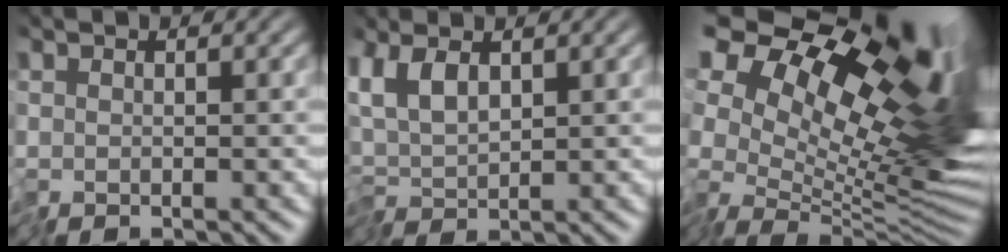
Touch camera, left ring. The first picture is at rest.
{"total": 3.2, "force": [0.3, 1.4, 2.9], "torque": [-0.059, 0.010, -0.002]}
{"total": 17.0, "force": [7.2, 8.7, 12.7], "torque": [-0.223, 0.031, 0.122]}